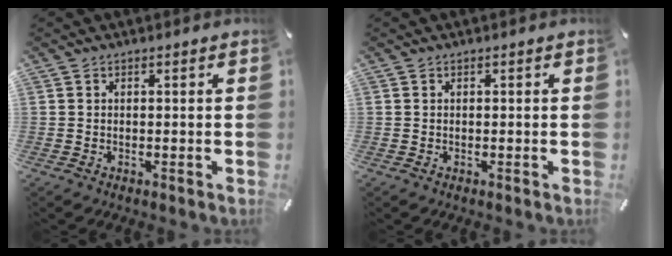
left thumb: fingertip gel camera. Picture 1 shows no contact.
{"total": 0.0}